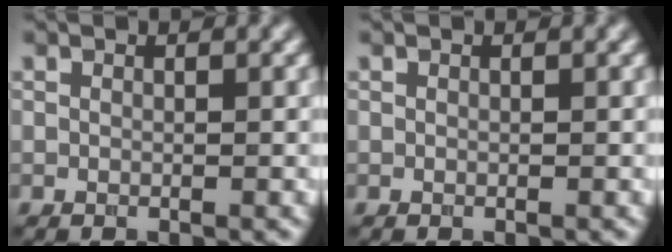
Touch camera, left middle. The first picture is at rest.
{"total": 0.0}